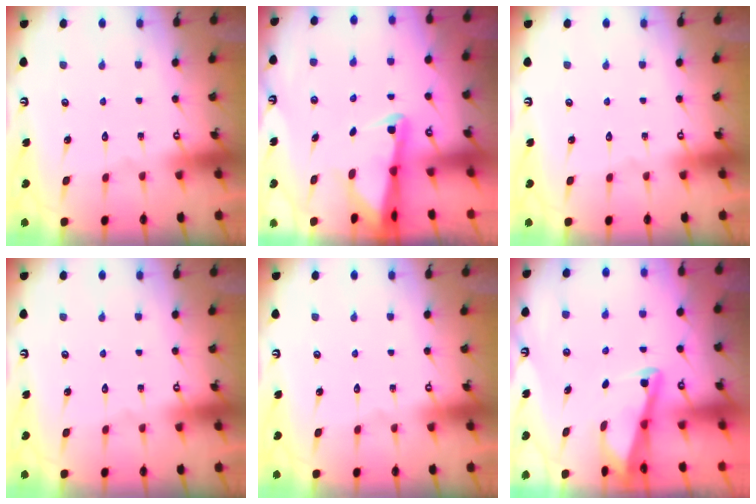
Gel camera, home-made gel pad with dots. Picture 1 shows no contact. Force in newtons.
{"total": 2.8, "press": 2.7, "slide": 0.4}
{"total": 0.0}
{"total": 0.0}
{"total": 0.0}
{"total": 2.8, "press": 2.8, "slide": 0.3}